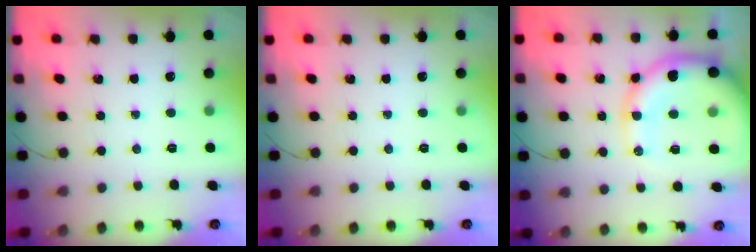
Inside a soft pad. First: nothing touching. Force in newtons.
{"total": 0.0}
{"total": 15.2, "press": 14.6, "slide": 4.2}